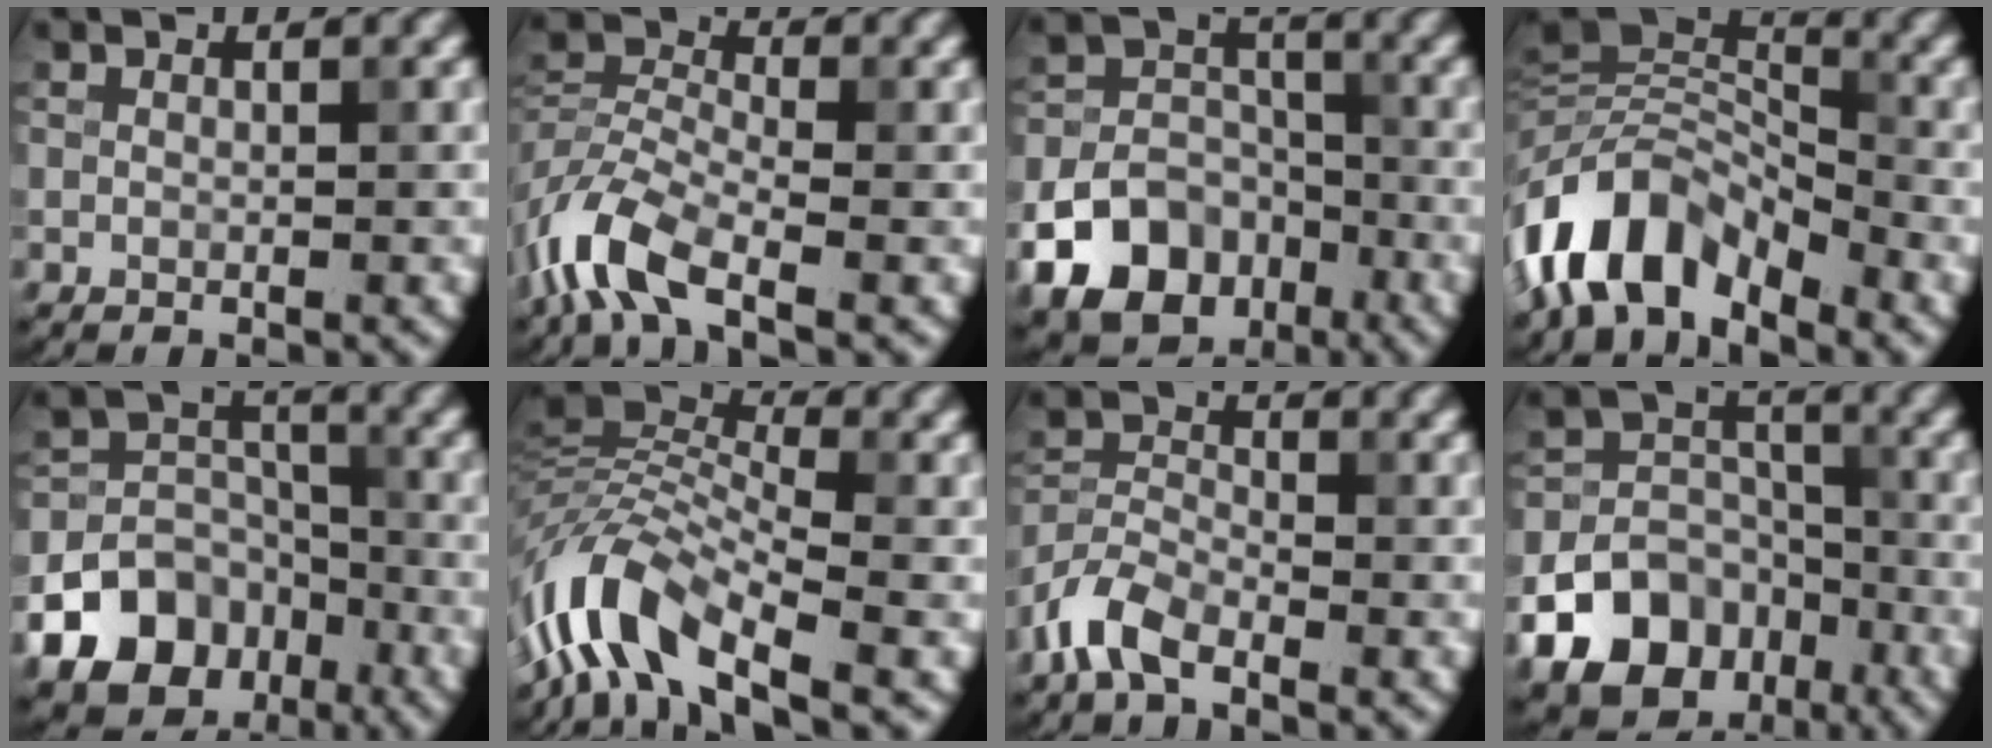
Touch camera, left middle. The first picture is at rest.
{"total": 6.8, "force": [-3.9, 3.1, 4.5], "torque": [-0.096, 0.001, -0.094]}
{"total": 12.6, "force": [-6.8, 9.6, 4.7], "torque": [-0.080, -0.036, -0.133]}
{"total": 9.0, "force": [-5.1, 4.7, 5.7], "torque": [-0.091, 0.014, -0.108]}
{"total": 14.4, "force": [-7.8, 11.4, 4.1], "torque": [-0.081, -0.042, -0.141]}
{"total": 9.7, "force": [-4.9, 3.8, 7.4], "torque": [-0.141, 0.017, -0.109]}
{"total": 4.5, "force": [-3.1, 2.1, 2.5], "torque": [-0.052, 0.000, -0.075]}
{"total": 16.8, "force": [-9.2, 13.1, 4.9], "torque": [-0.094, -0.054, -0.162]}